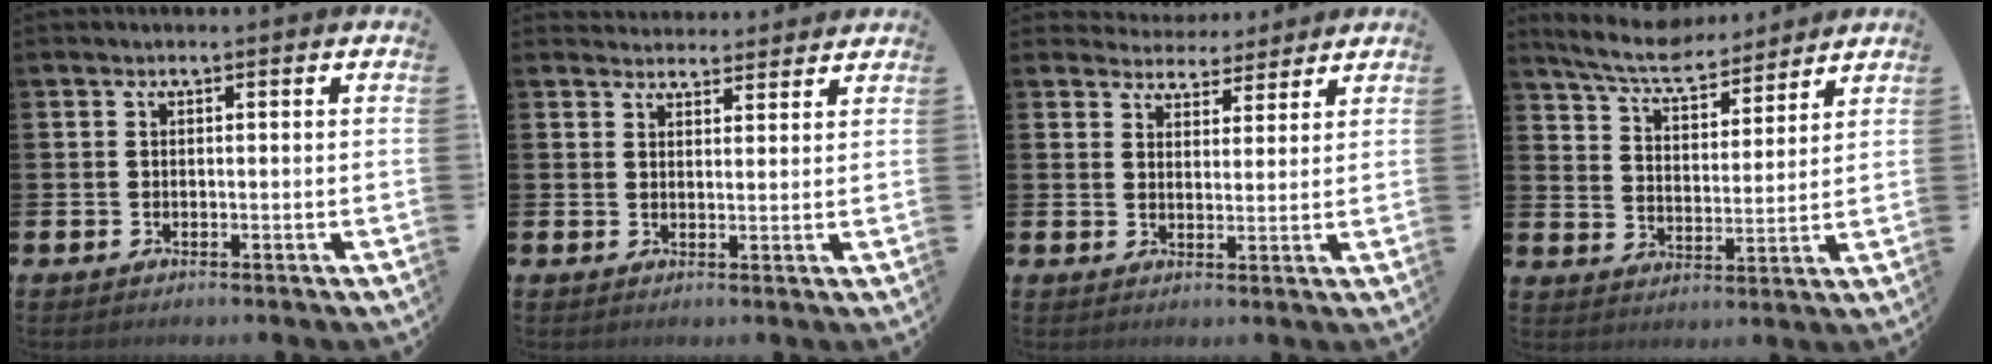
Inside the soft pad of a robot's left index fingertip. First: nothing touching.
{"total": 3.1, "force": [3.0, 0.8, -0.2], "torque": [0.006, -0.017, 0.053]}
{"total": 3.9, "force": [3.7, 1.2, -0.4], "torque": [-0.006, -0.025, 0.066]}
{"total": 7.1, "force": [6.7, 1.4, 2.0], "torque": [-0.071, -0.035, 0.120]}